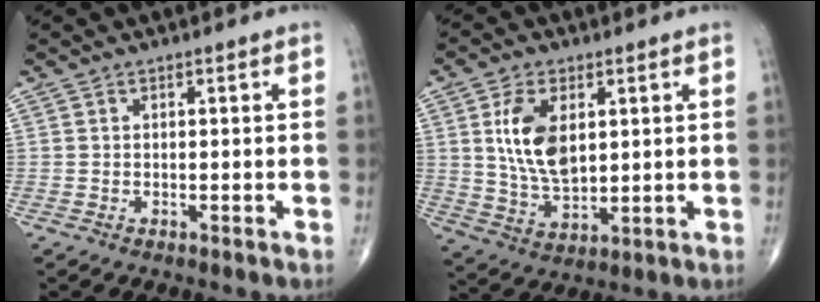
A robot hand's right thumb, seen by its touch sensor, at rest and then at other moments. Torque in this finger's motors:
{"motor_torque": [1.77, 1.47, 1.46, 0.02, 0.28]}